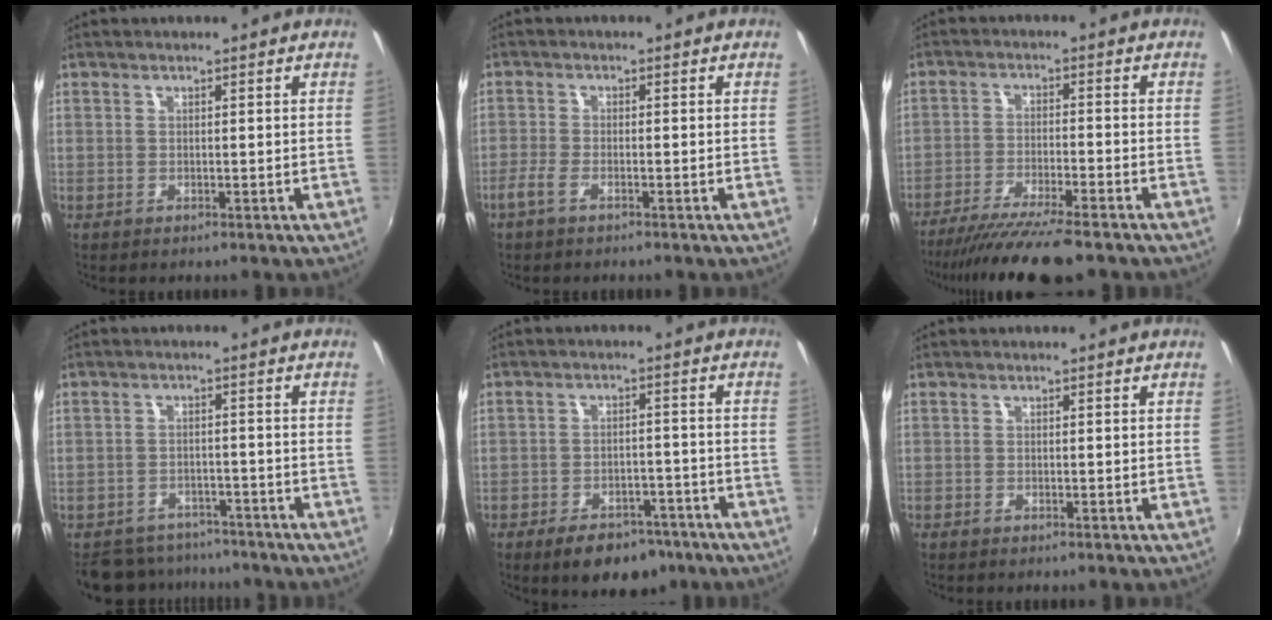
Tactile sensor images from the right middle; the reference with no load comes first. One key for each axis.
{"total": 3.2, "fx": -2.1, "fy": 1.0, "fz": 2.2, "tx": -0.057, "ty": -0.005, "tz": -0.043}
{"total": 12.8, "fx": -10.9, "fy": 1.0, "fz": 6.8, "tx": -0.140, "ty": -0.031, "tz": -0.180}
{"total": 11.2, "fx": -9.6, "fy": 5.0, "fz": 2.8, "tx": -0.075, "ty": 0.004, "tz": -0.136}
{"total": 10.1, "fx": -7.1, "fy": 5.4, "fz": 4.8, "tx": -0.101, "ty": 0.005, "tz": -0.092}
{"total": 0.0}